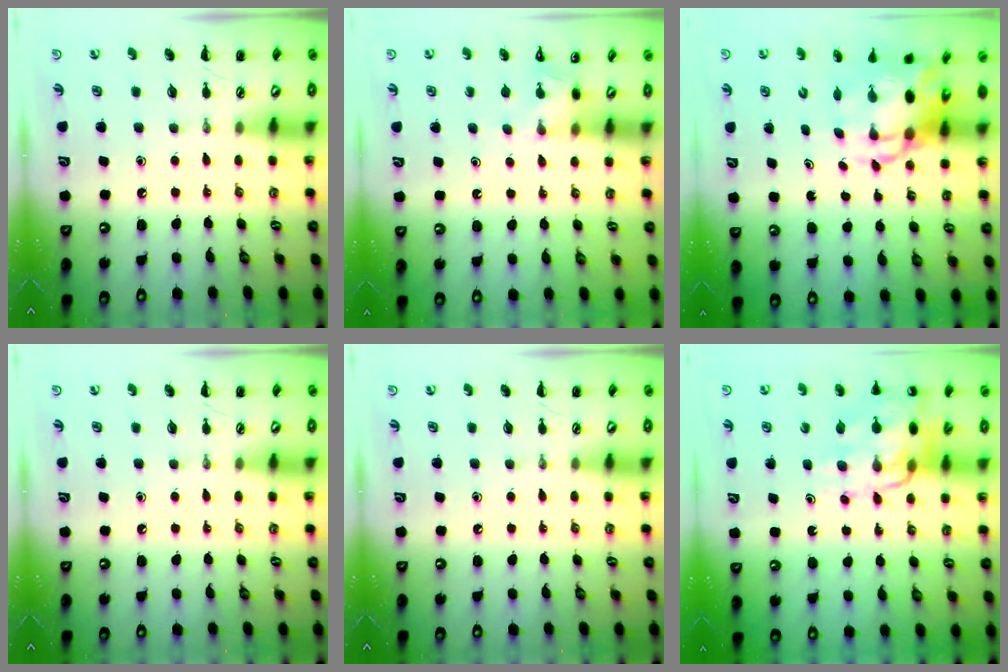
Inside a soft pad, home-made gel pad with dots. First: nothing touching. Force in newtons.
{"total": 5.4, "press": 5.1, "slide": 1.6}
{"total": 6.4, "press": 6.2, "slide": 1.7}
{"total": 0.0}
{"total": 0.0}
{"total": 13.8, "press": 13.4, "slide": 3.4}